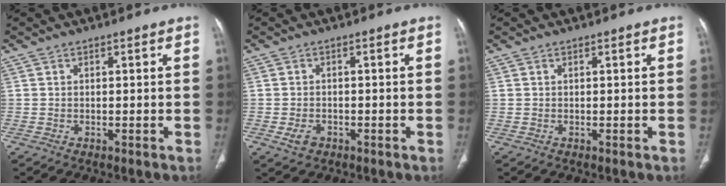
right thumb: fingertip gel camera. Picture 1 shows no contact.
{"total": 2.9, "force": [-1.2, 2.1, 1.5], "torque": [-0.025, 0.003, -0.016]}
{"total": 0.0}